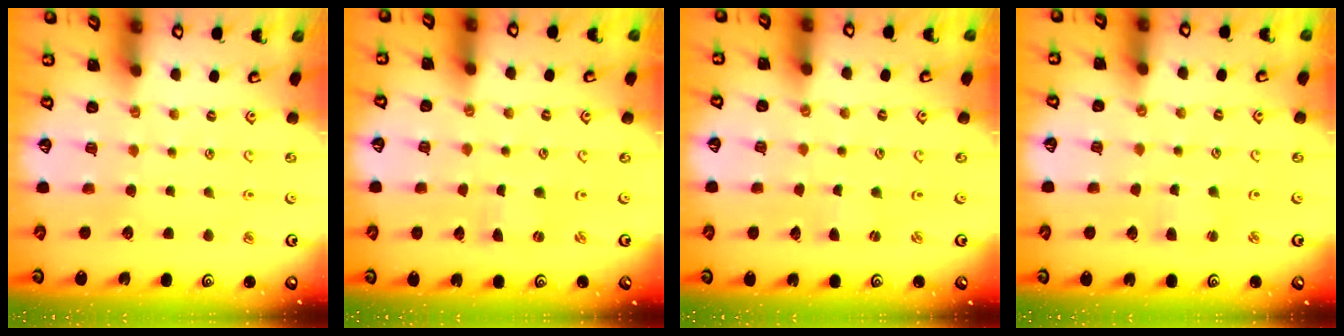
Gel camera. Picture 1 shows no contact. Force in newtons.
{"total": 0.0}
{"total": 0.5, "press": 0.5, "slide": 0.0}
{"total": 2.2, "press": 2.2, "slide": 0.2}